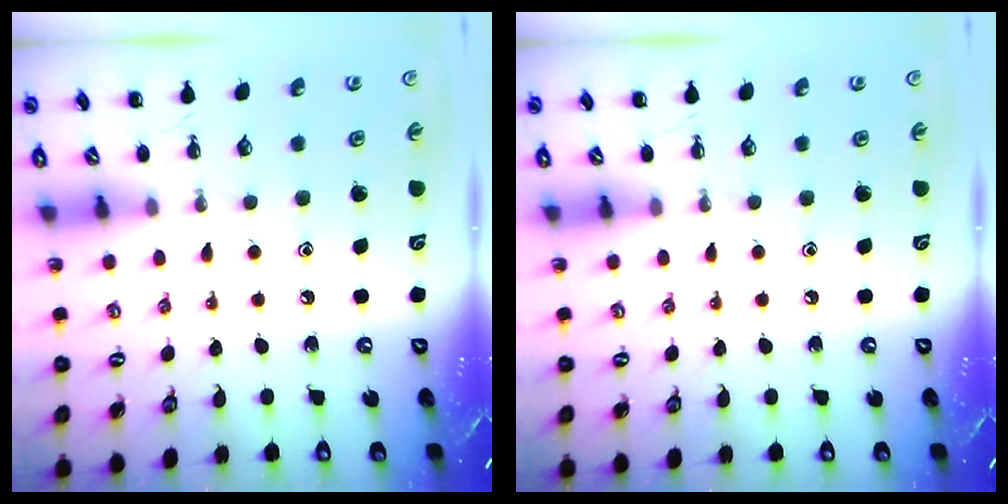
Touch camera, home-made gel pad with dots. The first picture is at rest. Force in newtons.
{"total": 0.0}